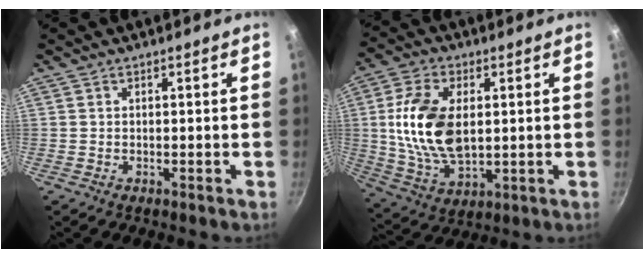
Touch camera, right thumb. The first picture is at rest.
{"total": 15.9, "force": [1.8, 9.3, 12.8], "torque": [-0.228, -0.007, 0.040]}